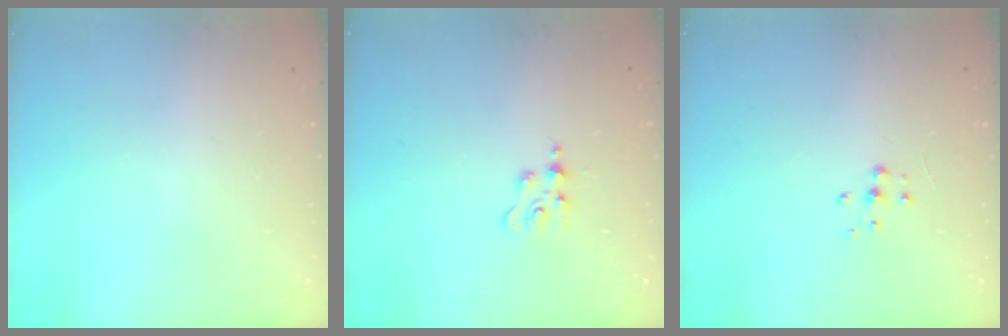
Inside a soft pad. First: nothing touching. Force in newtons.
{"total": 3.7, "press": 3.7, "slide": 0.5}
{"total": 6.3, "press": 6.3, "slide": 0.7}